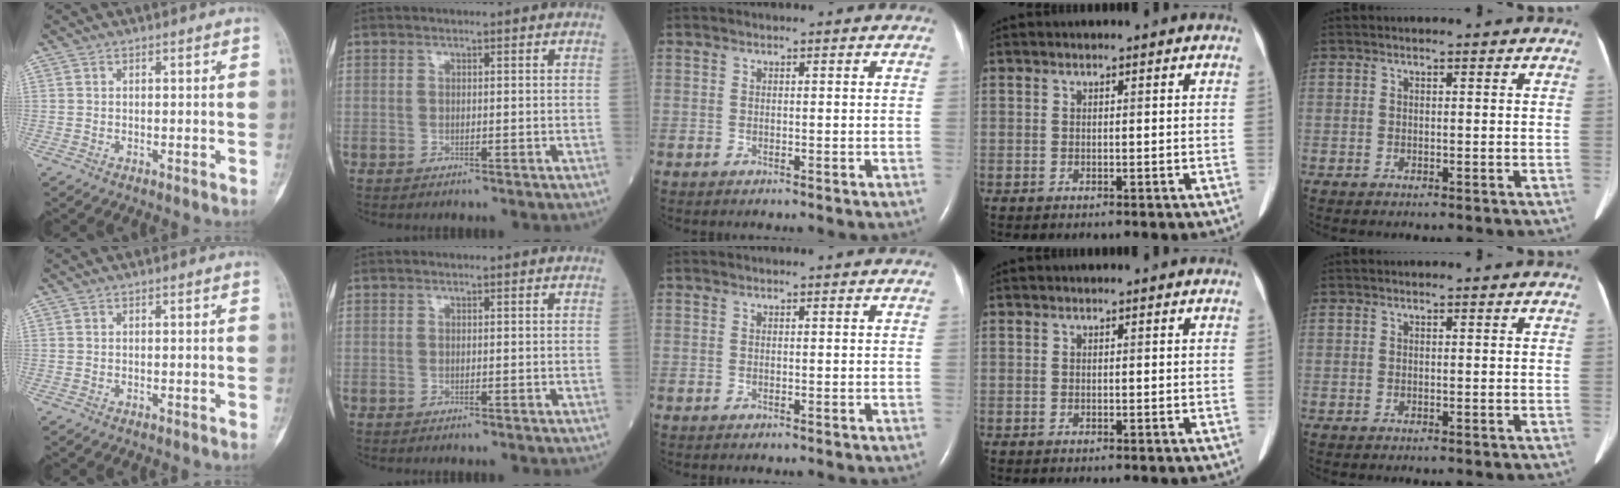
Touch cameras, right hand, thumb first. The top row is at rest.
{}